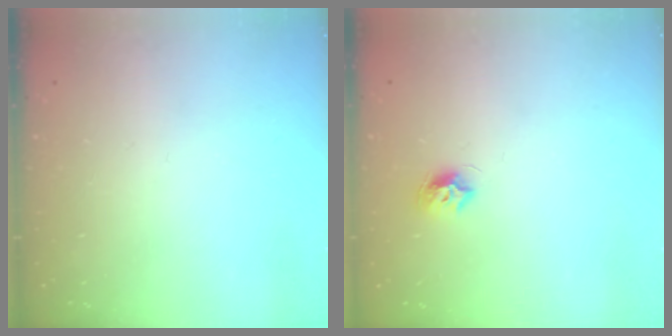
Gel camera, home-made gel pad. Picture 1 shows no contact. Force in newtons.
{"total": 7.1, "press": 7.1, "slide": 0.5}